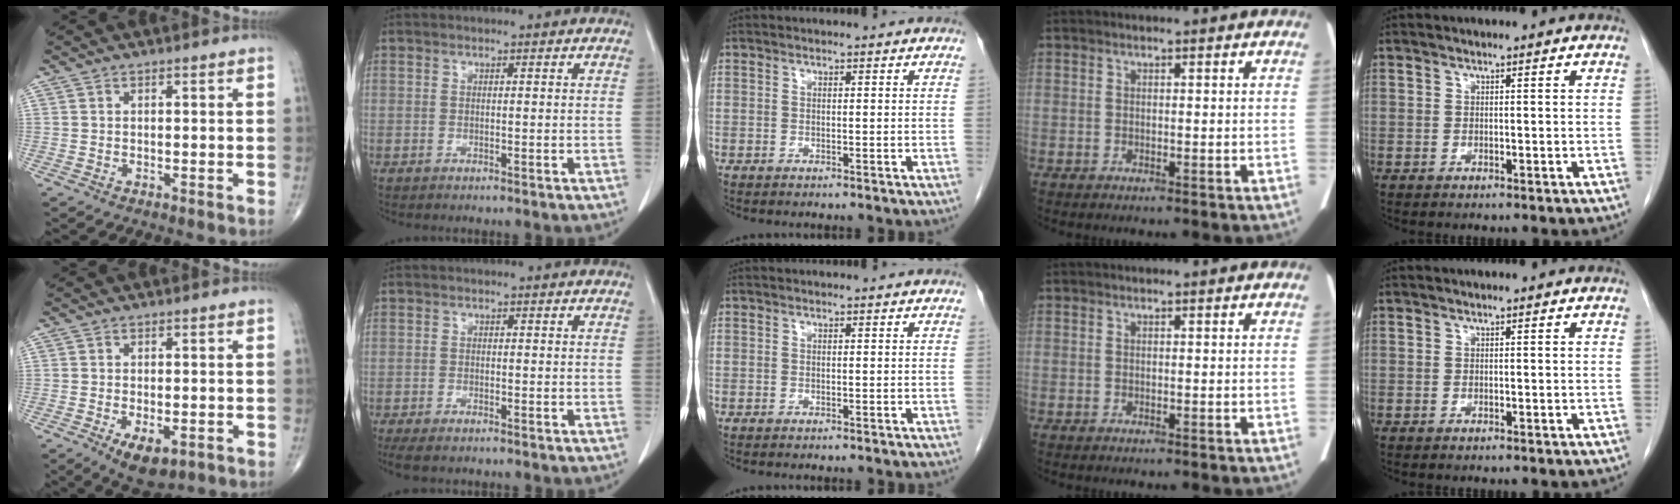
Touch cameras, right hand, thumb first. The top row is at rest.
{"thumb": {"total": 6.6, "force": [-2.7, 3.3, 5.1], "torque": [-0.078, -0.002, -0.032]}, "index": {"total": 4.3, "force": [-3.5, 1.3, 2.2], "torque": [-0.037, -0.011, -0.055]}}